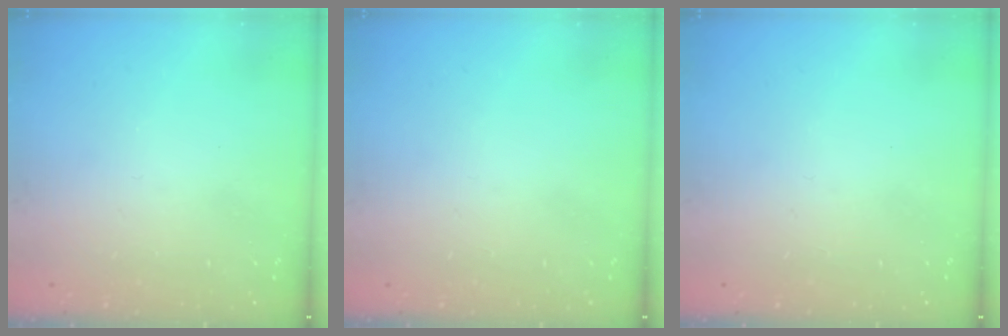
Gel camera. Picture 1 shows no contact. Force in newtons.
{"total": 0.0}
{"total": 0.0}